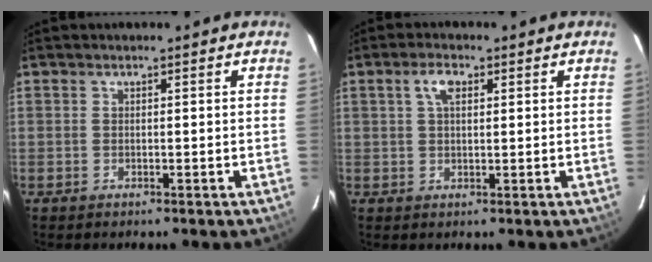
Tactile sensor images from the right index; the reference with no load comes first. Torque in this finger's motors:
{"motor_torque": [0.19, -0.10, 0.20, 0.06]}